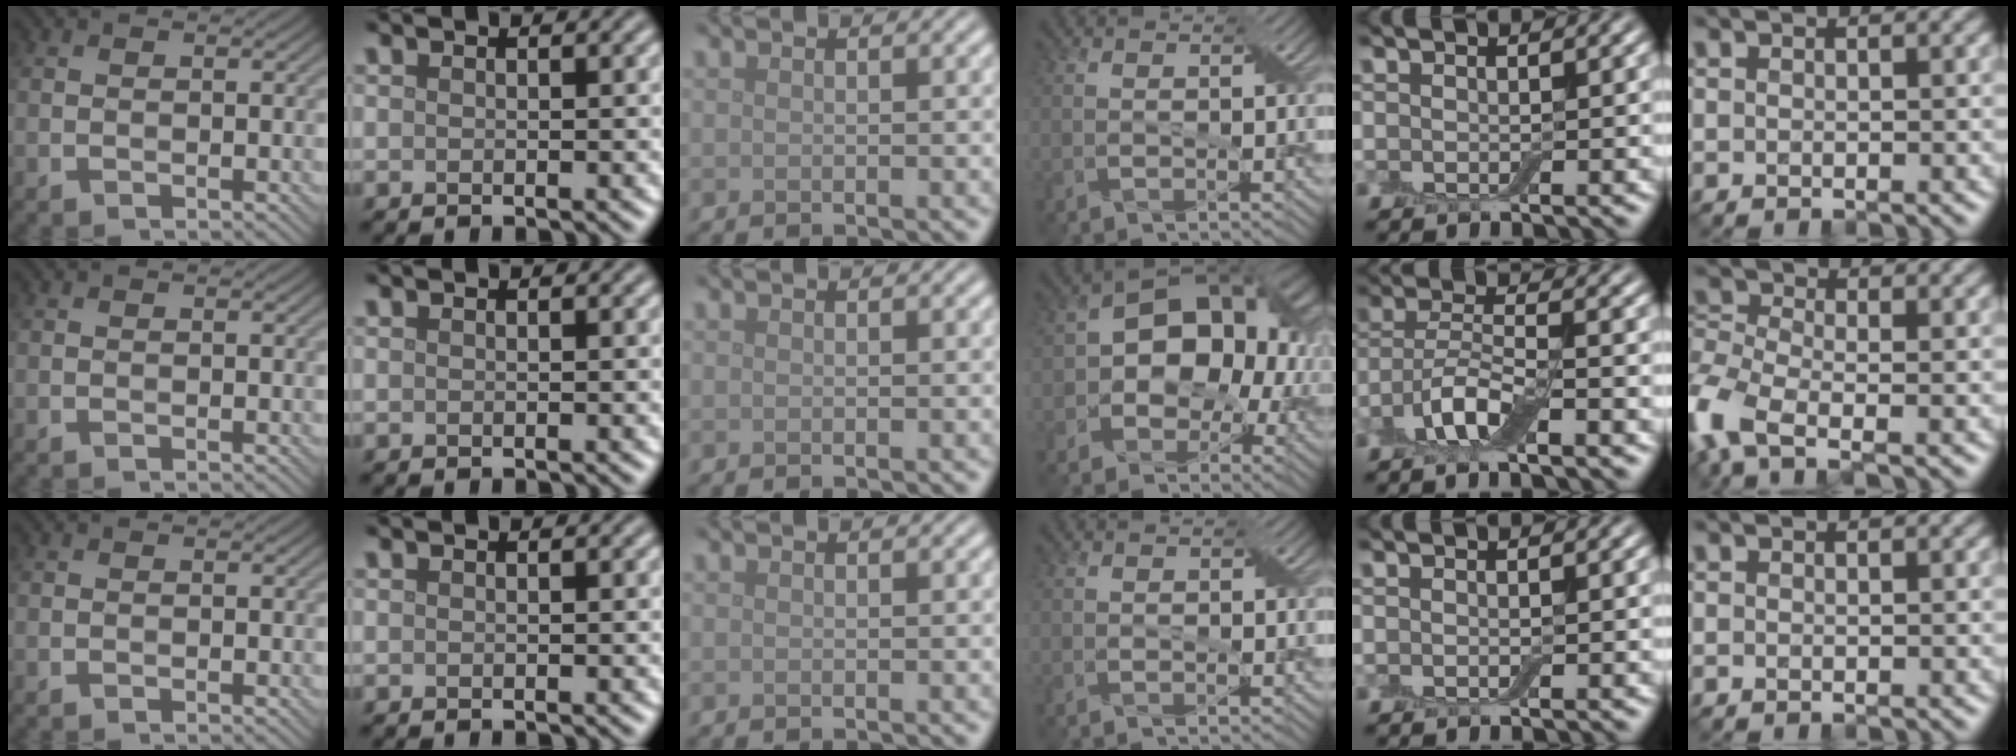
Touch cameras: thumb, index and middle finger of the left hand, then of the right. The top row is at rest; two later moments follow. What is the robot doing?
{"motion": "pour", "object": "bowl"}